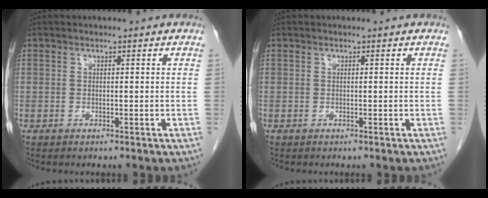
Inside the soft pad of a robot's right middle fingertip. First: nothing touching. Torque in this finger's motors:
{"motor_torque": [0.50, -0.30, 0.01, 0.00]}